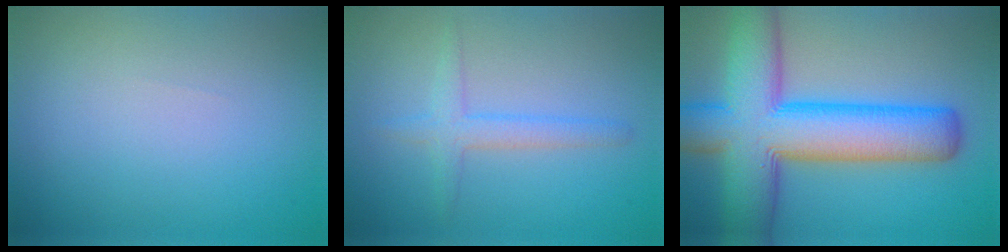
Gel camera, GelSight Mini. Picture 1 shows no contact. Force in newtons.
{"total": 2.3, "press": 2.3, "slide": 0.1}
{"total": 12.9, "press": 12.9, "slide": 0.4}